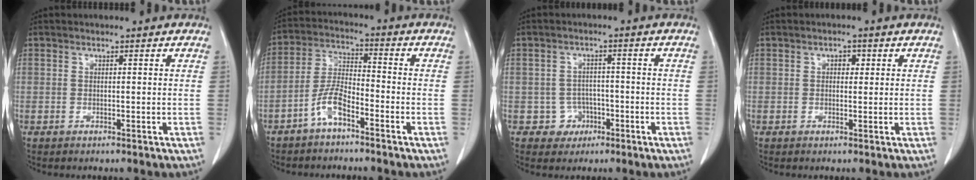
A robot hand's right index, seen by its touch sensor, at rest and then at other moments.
{"total": 6.1, "force": [-3.9, 1.5, 4.5], "torque": [-0.101, 0.008, -0.080]}
{"total": 3.6, "force": [-1.4, 3.3, 0.0], "torque": [0.014, 0.017, -0.017]}
{"total": 1.5, "force": [0.5, 1.0, 1.1], "torque": [-0.013, 0.004, 0.005]}